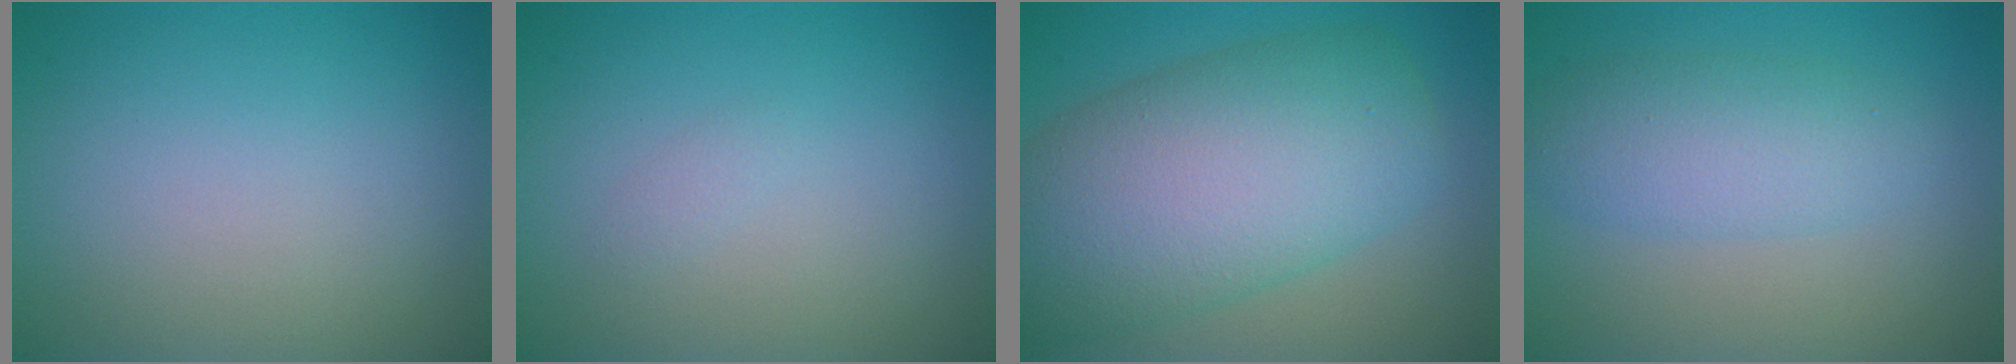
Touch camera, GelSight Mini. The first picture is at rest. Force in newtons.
{"total": 0.6, "press": 0.6, "slide": 0.0}
{"total": 11.0, "press": 11.0, "slide": 0.4}
{"total": 4.0, "press": 4.0, "slide": 0.1}